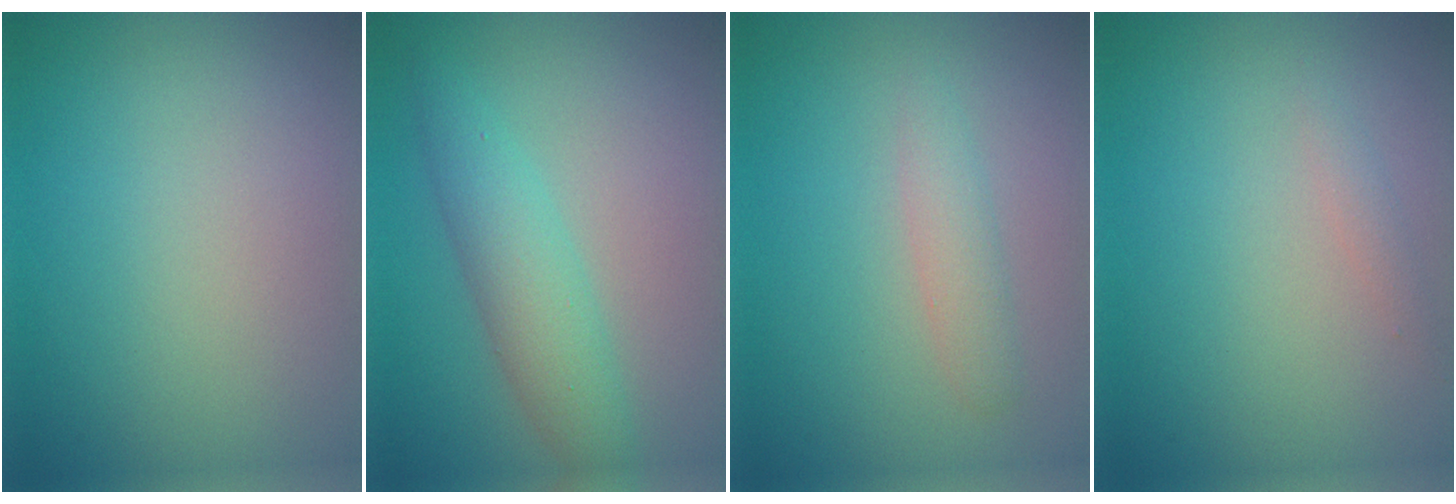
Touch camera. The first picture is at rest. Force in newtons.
{"total": 3.9, "press": 3.9, "slide": 0.1}
{"total": 1.8, "press": 1.8, "slide": 0.0}
{"total": 0.8, "press": 0.8, "slide": 0.0}